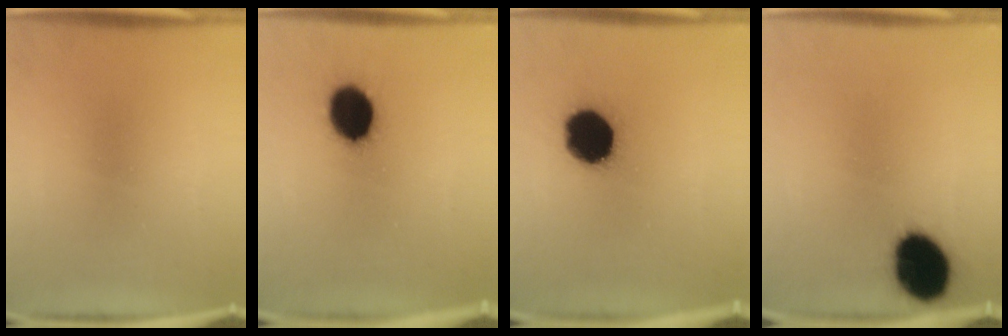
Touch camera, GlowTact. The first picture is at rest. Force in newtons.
{"total": 14.3}
{"total": 18.2}
{"total": 15.2}